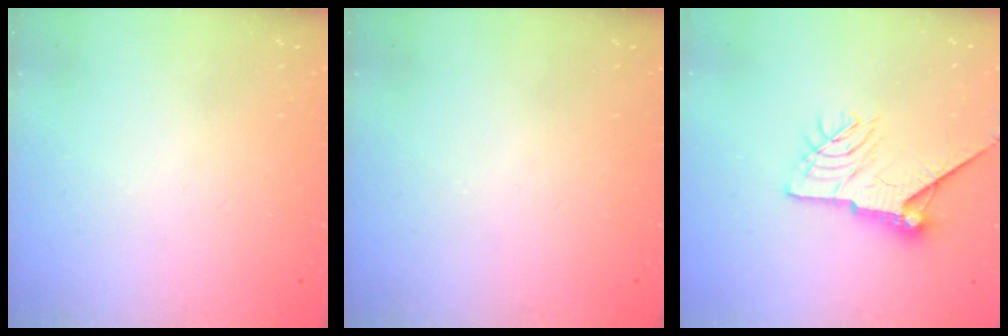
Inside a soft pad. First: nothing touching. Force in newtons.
{"total": 0.0}
{"total": 12.8, "press": 12.7, "slide": 1.3}